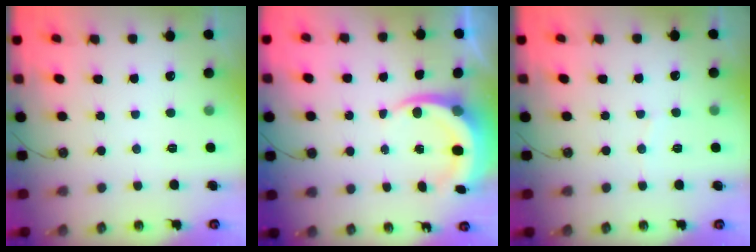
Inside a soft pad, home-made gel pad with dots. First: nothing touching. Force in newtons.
{"total": 7.2, "press": 7.0, "slide": 1.4}
{"total": 3.7, "press": 3.7, "slide": 0.3}